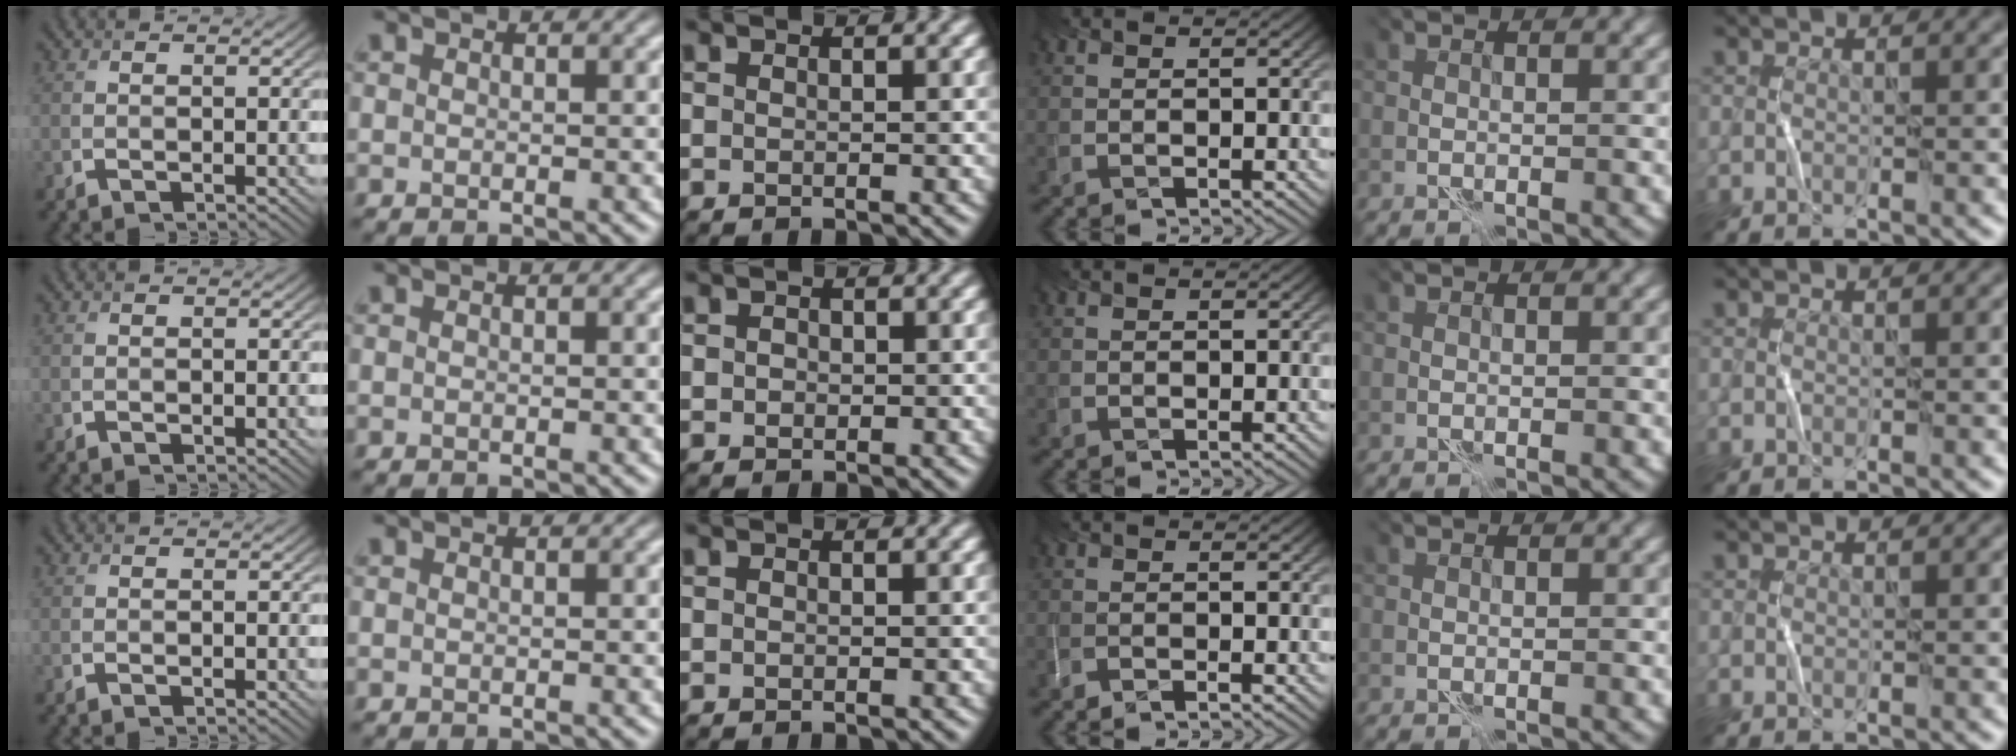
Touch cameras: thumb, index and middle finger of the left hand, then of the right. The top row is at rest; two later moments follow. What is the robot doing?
{"motion": "fold", "object": "bubble wrap"}